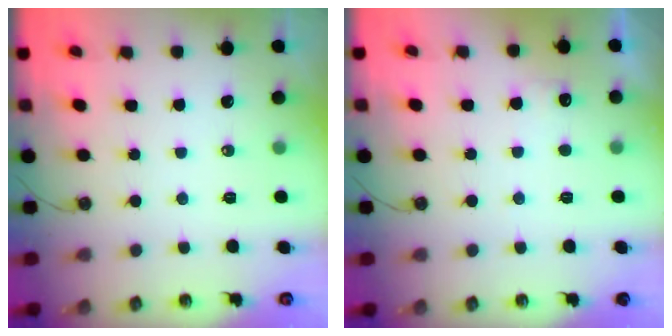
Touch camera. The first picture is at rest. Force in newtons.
{"total": 4.7, "press": 4.5, "slide": 1.3}